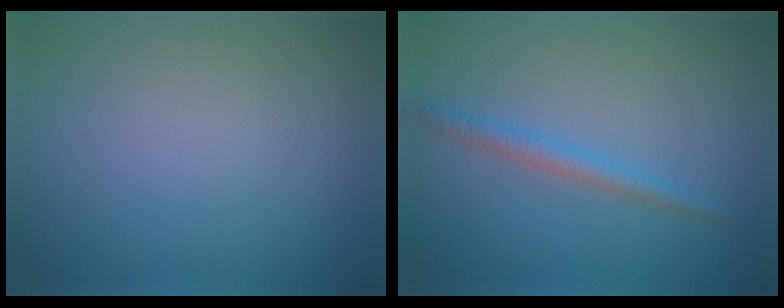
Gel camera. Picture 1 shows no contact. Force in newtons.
{"total": 1.8, "press": 1.8, "slide": 0.1}